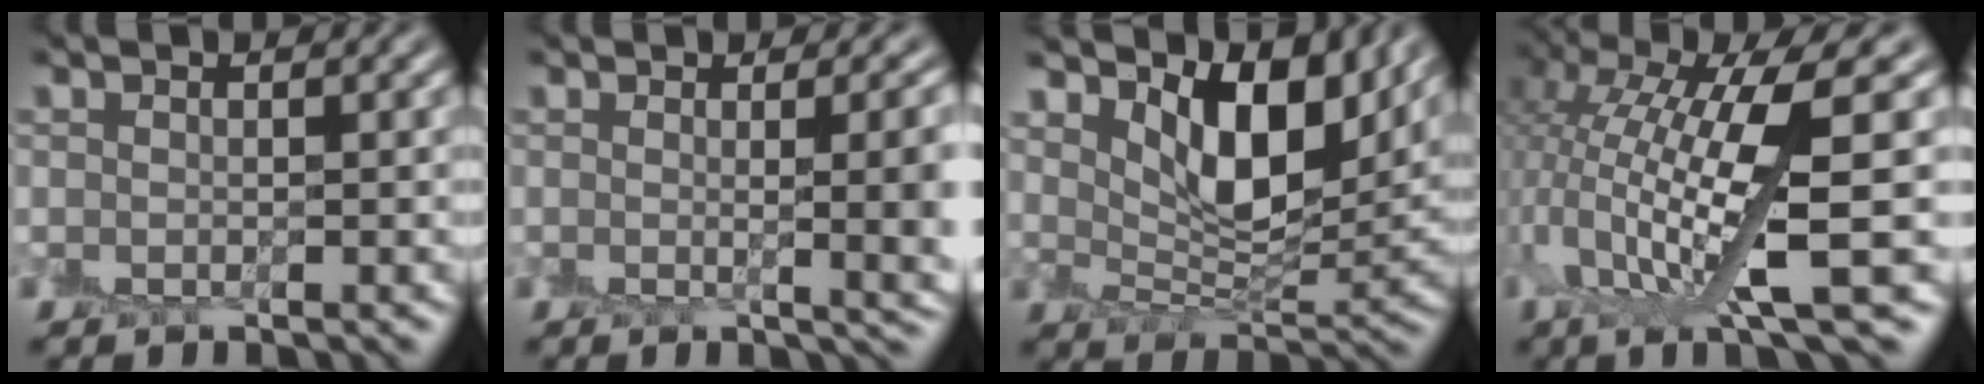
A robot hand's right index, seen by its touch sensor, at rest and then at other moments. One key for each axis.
{"total": 7.0, "fx": 0.3, "fy": 2.9, "fz": 6.3, "tx": -0.033, "ty": 0.008, "tz": 0.003}
{"total": 7.1, "fx": 4.3, "fy": 3.3, "fz": 4.5, "tx": -0.071, "ty": -0.009, "tz": 0.072}
{"total": 9.9, "fx": 1.1, "fy": 2.5, "fz": 9.5, "tx": -0.176, "ty": 0.002, "tz": 0.028}